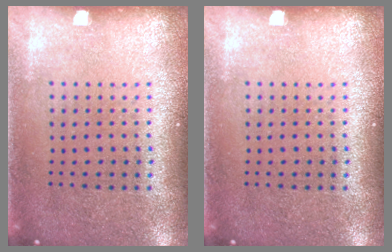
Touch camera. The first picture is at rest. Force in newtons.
{"total": 0.0}